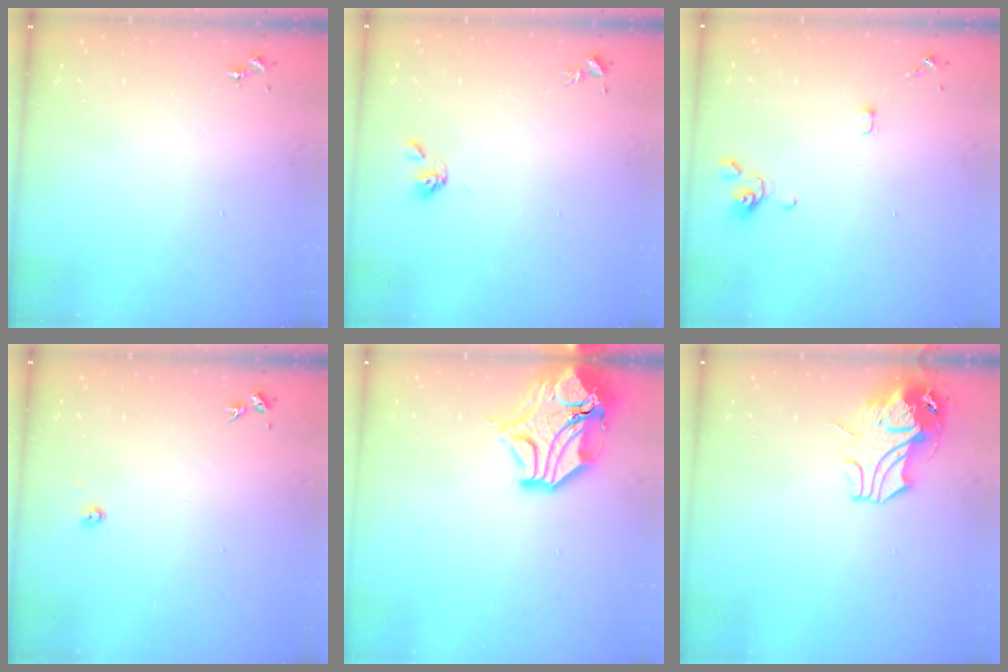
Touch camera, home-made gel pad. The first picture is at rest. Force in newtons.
{"total": 4.7, "press": 4.5, "slide": 1.3}
{"total": 3.6, "press": 3.5, "slide": 0.7}
{"total": 2.2, "press": 2.2, "slide": 0.3}
{"total": 17.9, "press": 17.7, "slide": 2.6}
{"total": 11.7, "press": 11.5, "slide": 1.8}